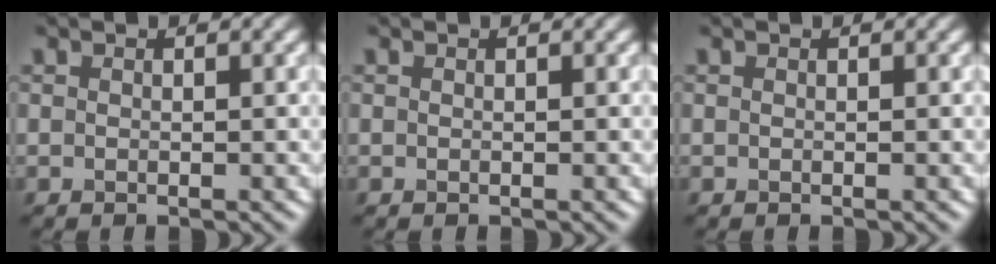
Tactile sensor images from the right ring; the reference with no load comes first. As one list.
[{"total": 0.0}, {"total": 0.0}]